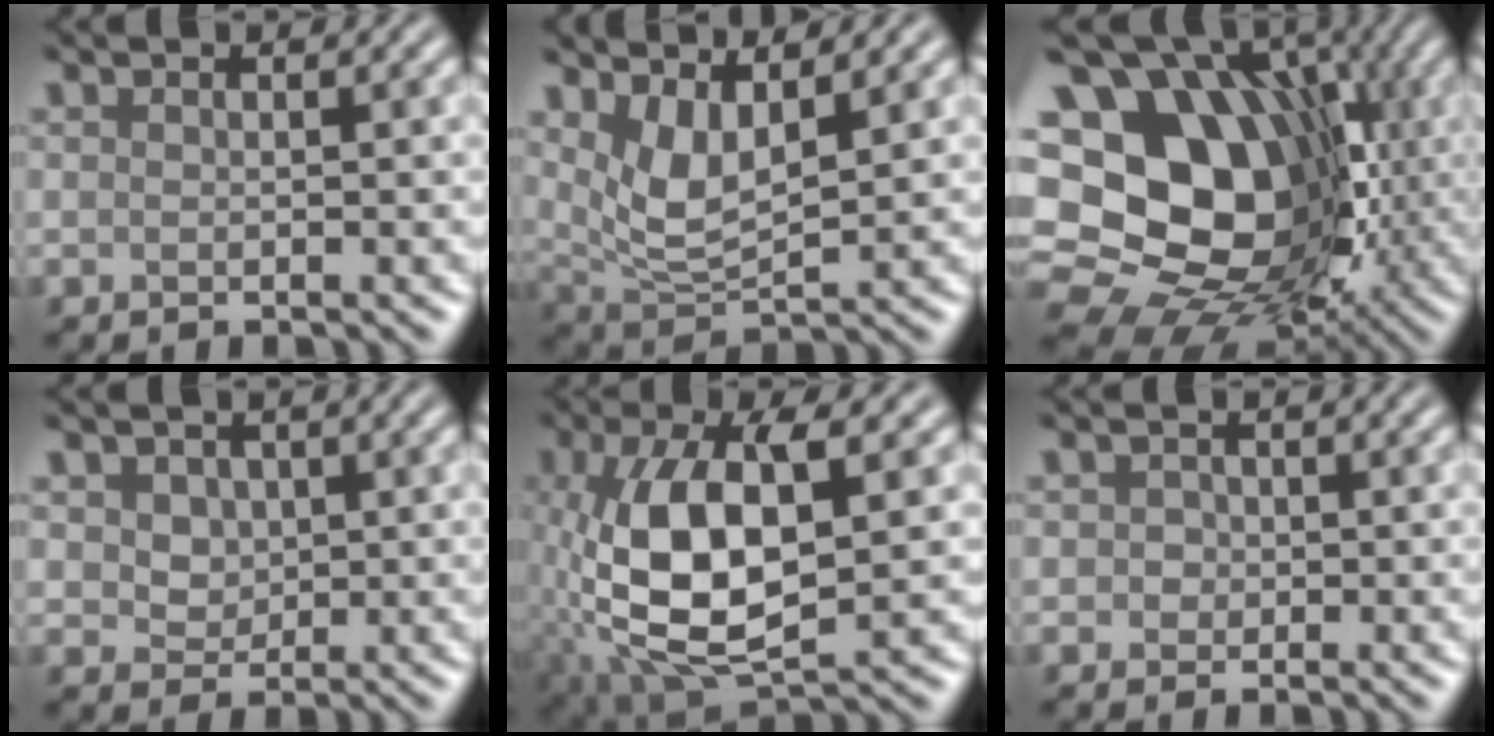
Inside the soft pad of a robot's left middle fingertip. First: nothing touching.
{"total": 4.0, "force": [1.9, 1.6, 3.1], "torque": [-0.071, -0.014, 0.043]}
{"total": 20.7, "force": [1.8, 16.5, 12.4], "torque": [-0.210, 0.021, 0.035]}
{"total": 3.5, "force": [1.5, 2.6, 1.7], "torque": [-0.043, 0.002, 0.031]}
{"total": 10.8, "force": [-0.7, 4.8, 9.6], "torque": [-0.193, 0.002, -0.013]}
{"total": 1.1, "force": [0.2, 1.1, 0.3], "torque": [0.004, 0.000, -0.002]}